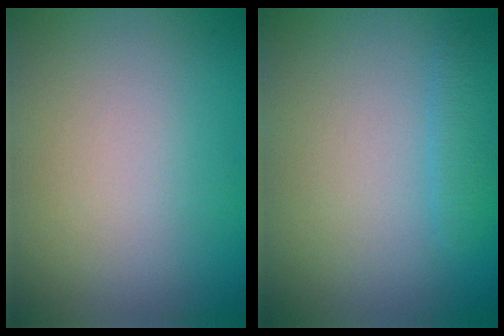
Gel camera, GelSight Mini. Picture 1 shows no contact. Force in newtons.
{"total": 1.3, "press": 1.3, "slide": 0.1}